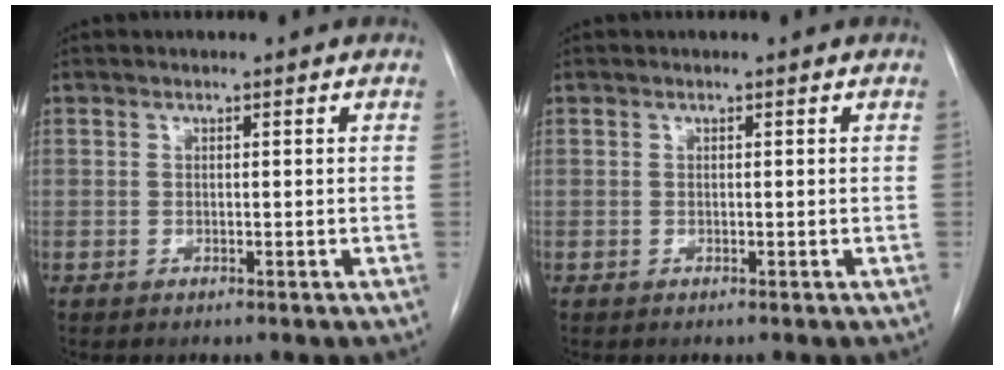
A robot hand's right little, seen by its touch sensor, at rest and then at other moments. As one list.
[{"total": 0.0}]